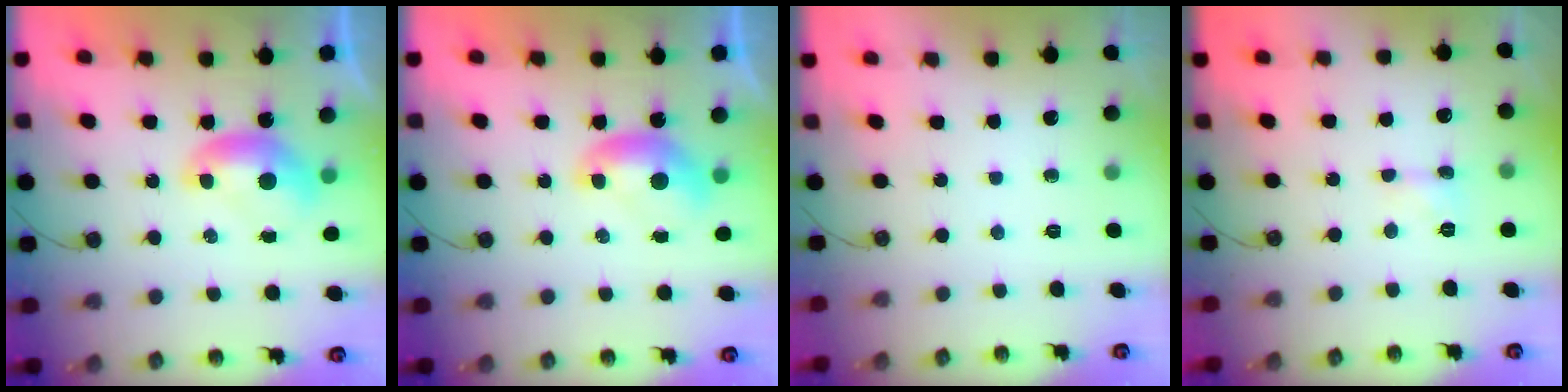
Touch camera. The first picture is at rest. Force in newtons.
{"total": 0.0}
{"total": 0.0}
{"total": 2.0, "press": 2.0, "slide": 0.4}